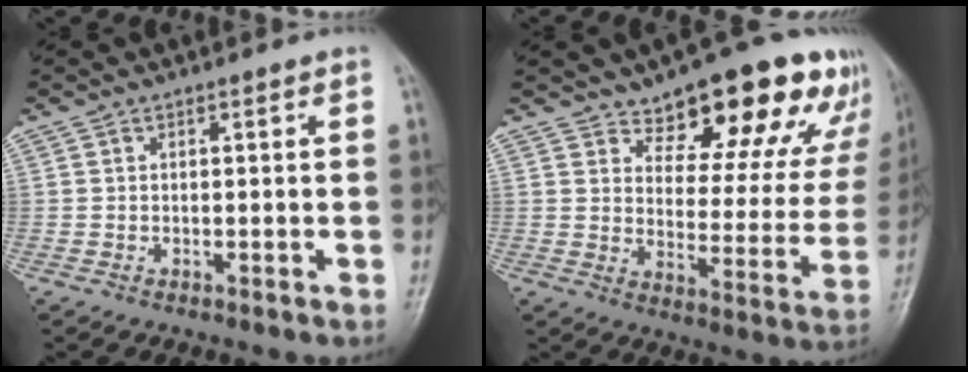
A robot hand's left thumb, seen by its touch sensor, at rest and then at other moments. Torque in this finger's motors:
{"motor_torque": [0.56, 0.43, 0.02, -0.71, 0.06]}